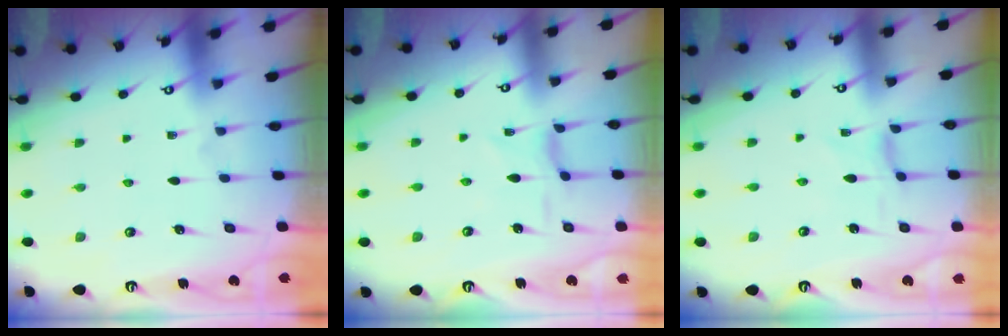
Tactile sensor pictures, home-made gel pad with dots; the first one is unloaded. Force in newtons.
{"total": 1.2, "press": 1.1, "slide": 0.4}
{"total": 0.0}